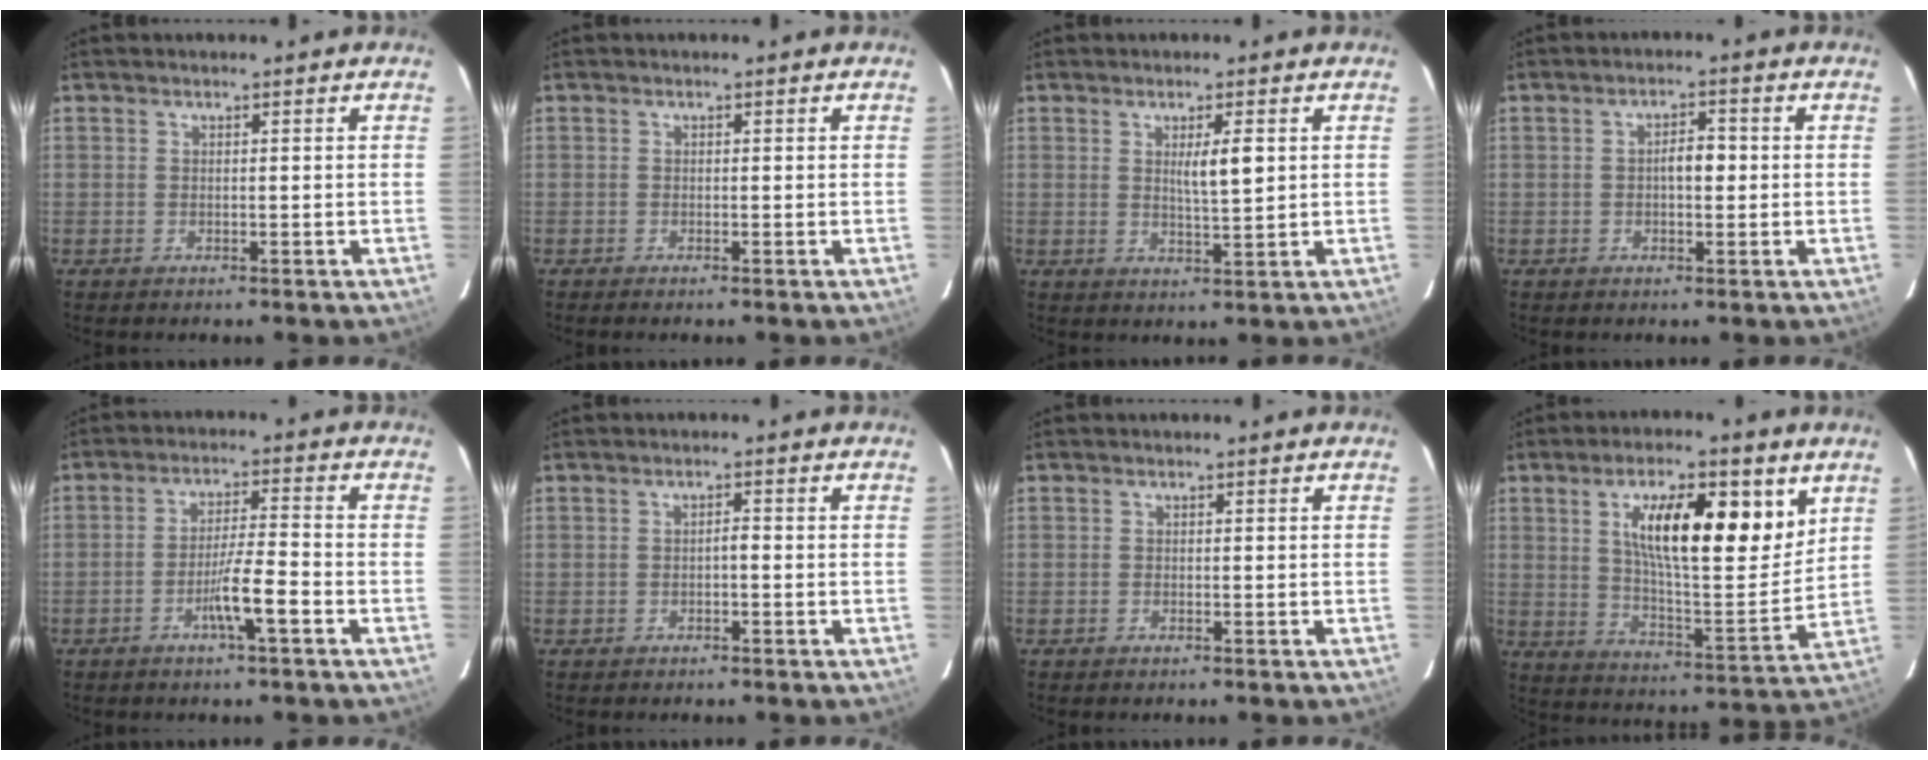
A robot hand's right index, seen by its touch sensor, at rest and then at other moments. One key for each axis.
{"total": 0.7, "fx": -0.5, "fy": -0.1, "fz": 0.5, "tx": -0.011, "ty": -0.001, "tz": -0.012}
{"total": 3.9, "fx": 1.1, "fy": 0.4, "fz": 3.8, "tx": -0.061, "ty": -0.005, "tz": 0.017}
{"total": 3.0, "fx": -0.1, "fy": 1.2, "fz": 2.7, "tx": -0.043, "ty": 0.008, "tz": -0.003}
{"total": 6.3, "fx": -2.9, "fy": 0.0, "fz": 5.6, "tx": -0.101, "ty": 0.000, "tz": -0.052}
{"total": 1.0, "fx": -0.3, "fy": 0.2, "fz": 0.9, "tx": -0.013, "ty": 0.004, "tz": -0.007}
{"total": 0.0}
{"total": 16.7, "fx": 6.8, "fy": 4.3, "fz": 14.6, "tx": -0.234, "ty": 0.005, "tz": 0.117}